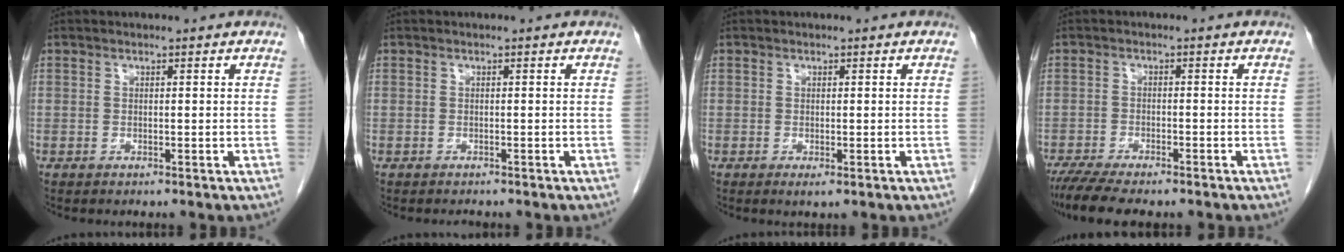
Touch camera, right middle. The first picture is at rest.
{"total": 0.8, "force": [-0.8, 0.2, 0.1], "torque": [-0.005, -0.001, -0.012]}
{"total": 0.9, "force": [-0.3, 0.2, 0.8], "torque": [-0.011, -0.003, -0.003]}
{"total": 8.8, "force": [-7.3, 1.8, 4.6], "torque": [-0.071, -0.013, -0.113]}